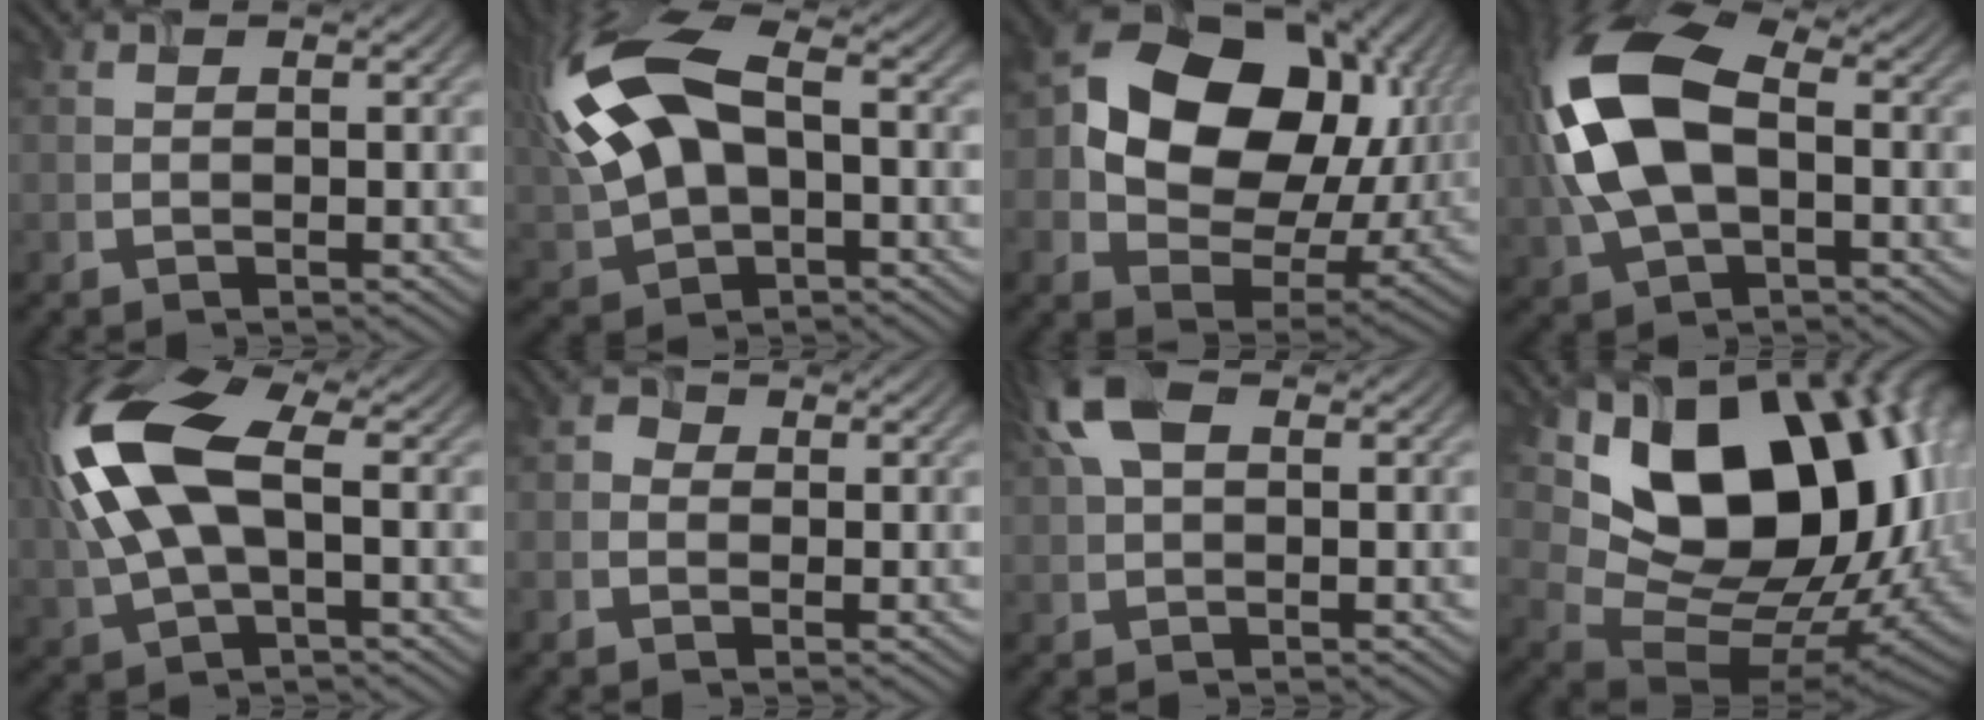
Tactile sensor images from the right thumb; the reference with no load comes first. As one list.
[{"total": 15.6, "force": [1.9, 9.0, 12.6], "torque": [-0.284, 0.006, 0.030]}, {"total": 17.5, "force": [3.4, 12.8, 11.5], "torque": [-0.209, -0.015, 0.081]}, {"total": 14.6, "force": [0.4, 8.5, 11.8], "torque": [-0.288, 0.010, 0.001]}, {"total": 14.0, "force": [1.8, 7.1, 11.9], "torque": [-0.291, 0.010, 0.028]}, {"total": 1.2, "force": [-0.5, 1.1, 0.0], "torque": [0.001, -0.003, -0.014]}, {"total": 5.9, "force": [2.2, 2.9, 4.6], "torque": [-0.108, 0.017, 0.041]}, {"total": 19.5, "force": [5.3, 13.0, 13.4], "torque": [-0.238, -0.028, 0.125]}]